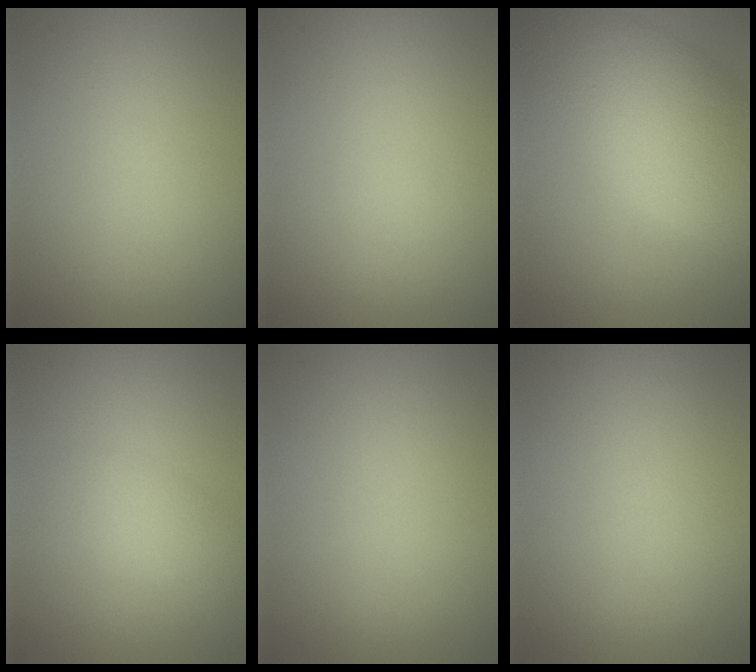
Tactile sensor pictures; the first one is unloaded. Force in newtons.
{"total": 0.0}
{"total": 9.5, "press": 9.5, "slide": 0.6}
{"total": 2.5, "press": 2.5, "slide": 0.0}
{"total": 0.0}
{"total": 0.0}